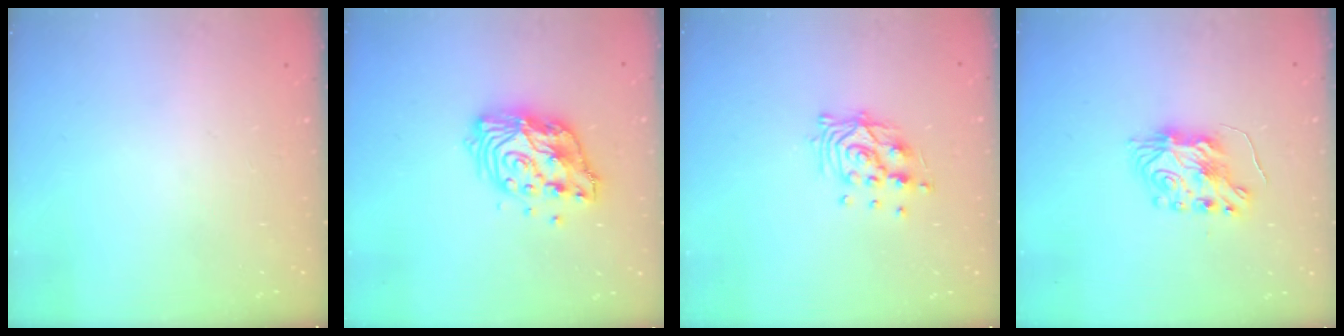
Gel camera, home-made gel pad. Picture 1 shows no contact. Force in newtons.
{"total": 12.4, "press": 12.3, "slide": 1.1}
{"total": 10.6, "press": 10.6, "slide": 0.9}
{"total": 7.5, "press": 7.5, "slide": 0.6}